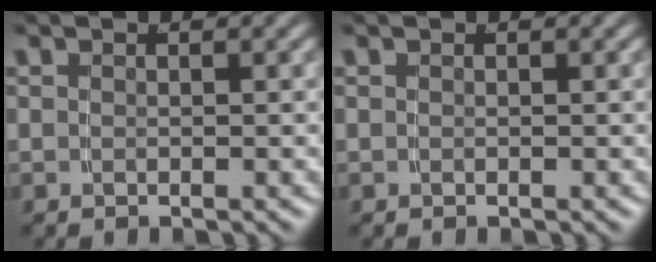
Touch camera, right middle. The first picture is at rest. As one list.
[{"total": 0.0}]